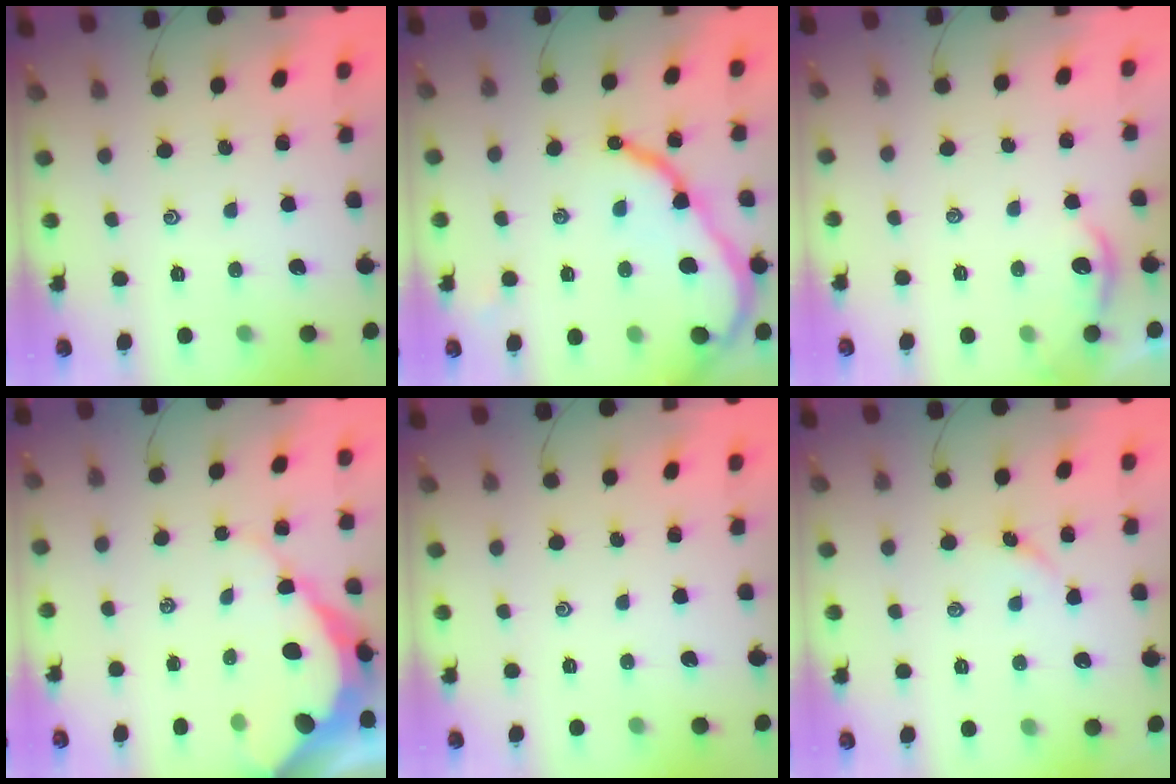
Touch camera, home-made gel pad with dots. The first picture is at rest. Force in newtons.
{"total": 11.9, "press": 11.8, "slide": 1.3}
{"total": 2.0, "press": 2.0, "slide": 0.1}
{"total": 9.6, "press": 9.5, "slide": 0.9}
{"total": 0.0}
{"total": 2.5, "press": 2.4, "slide": 0.6}